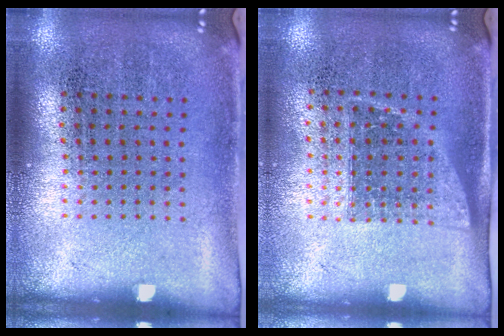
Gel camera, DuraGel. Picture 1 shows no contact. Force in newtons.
{"total": 1.2, "press": 0.9, "slide": 0.7}